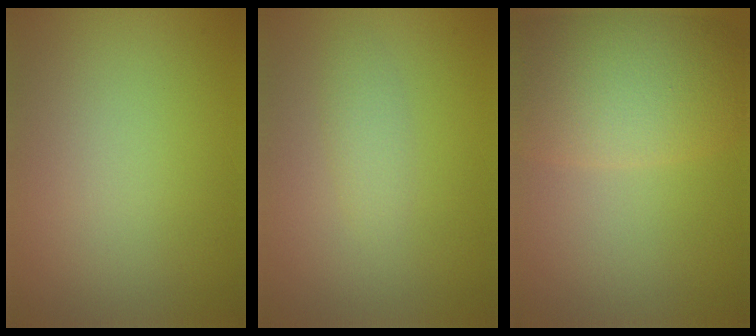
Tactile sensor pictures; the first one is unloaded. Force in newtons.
{"total": 1.5, "press": 1.5, "slide": 0.0}
{"total": 8.3, "press": 8.3, "slide": 0.4}